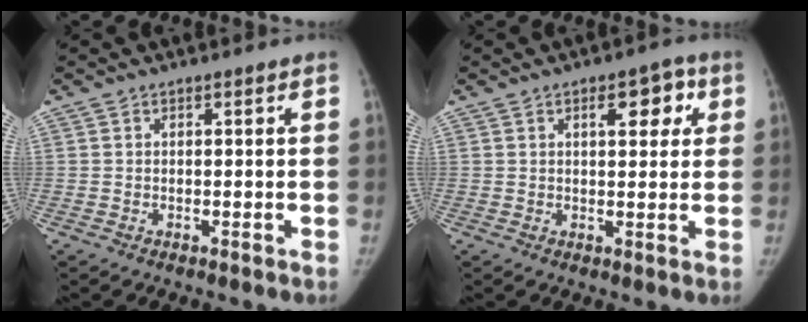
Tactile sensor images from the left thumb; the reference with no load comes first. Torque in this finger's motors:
{"motor_torque": [-0.02, 0.01, 0.45, -0.35, 0.15]}